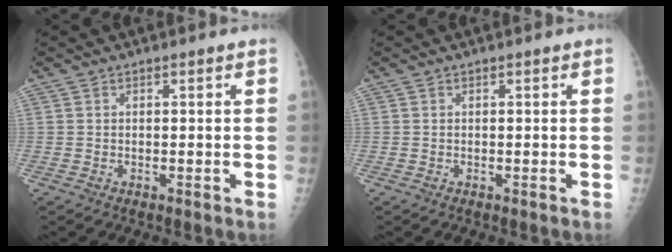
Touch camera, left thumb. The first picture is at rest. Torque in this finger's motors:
{"motor_torque": [0.00, 0.00, 0.00, 0.00, 0.00]}